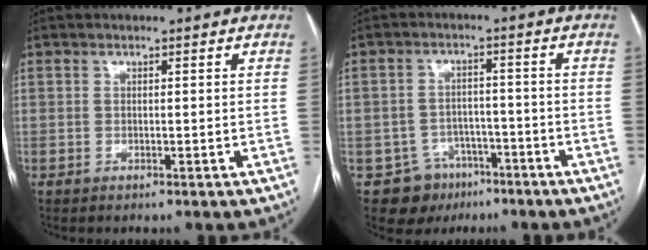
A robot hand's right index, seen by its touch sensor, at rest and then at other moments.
{"total": 7.2, "force": [-4.1, 5.9, 0.6], "torque": [-0.004, 0.011, -0.053]}